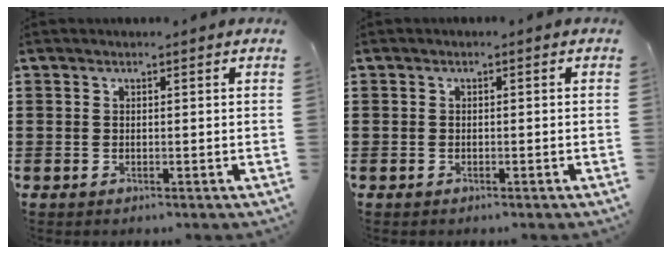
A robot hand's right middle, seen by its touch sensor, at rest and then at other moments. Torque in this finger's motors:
{"motor_torque": [-0.38, 0.38, -0.02, -0.01]}